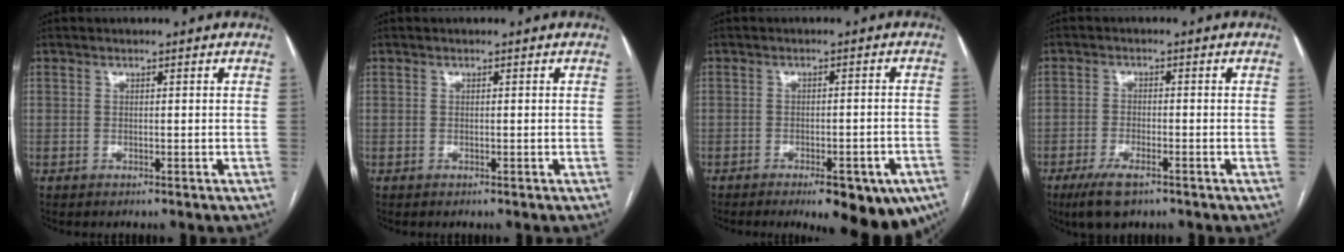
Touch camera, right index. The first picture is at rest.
{"total": 0.0}
{"total": 13.5, "force": [-8.7, 4.0, 9.4], "torque": [-0.069, 0.003, -0.108]}
{"total": 5.5, "force": [-3.6, 1.6, 3.8], "torque": [-0.078, -0.009, -0.060]}